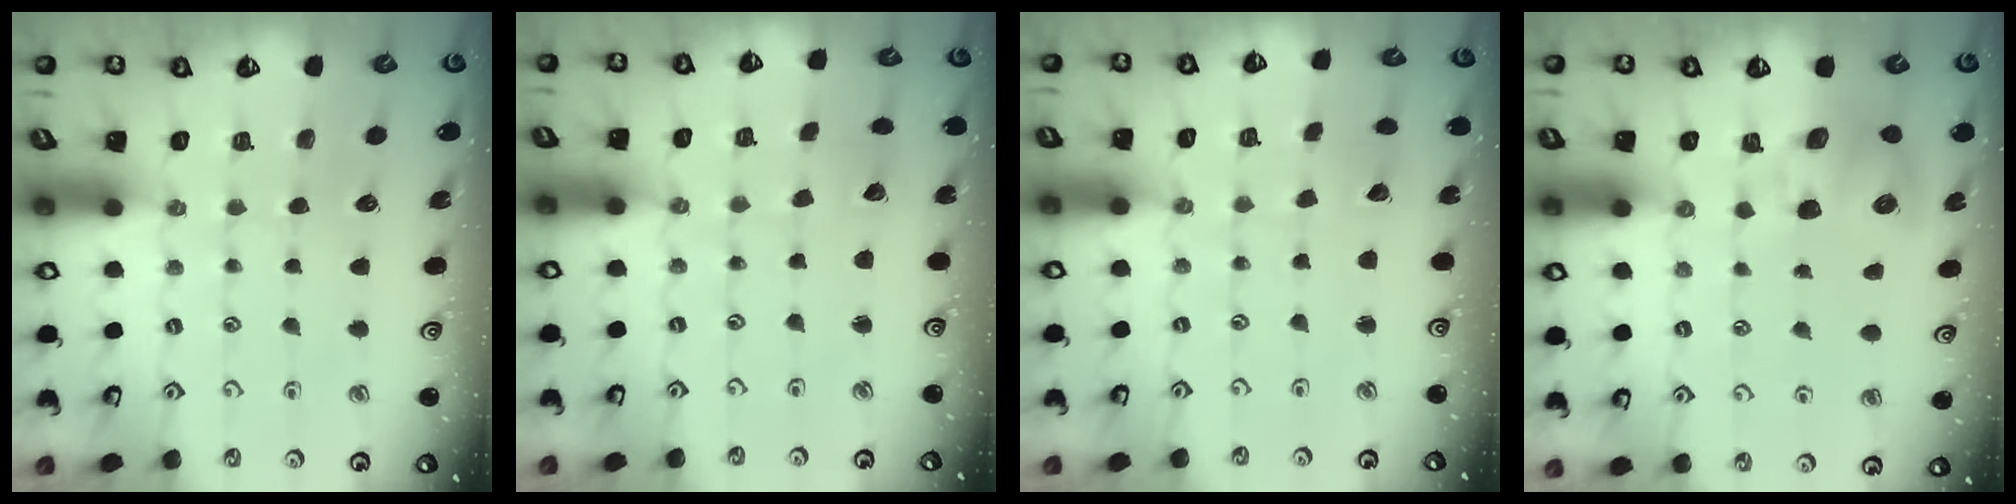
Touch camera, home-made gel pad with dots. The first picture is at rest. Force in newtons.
{"total": 2.3, "press": 2.3, "slide": 0.1}
{"total": 2.9, "press": 2.9, "slide": 0.2}
{"total": 8.8, "press": 8.7, "slide": 1.2}